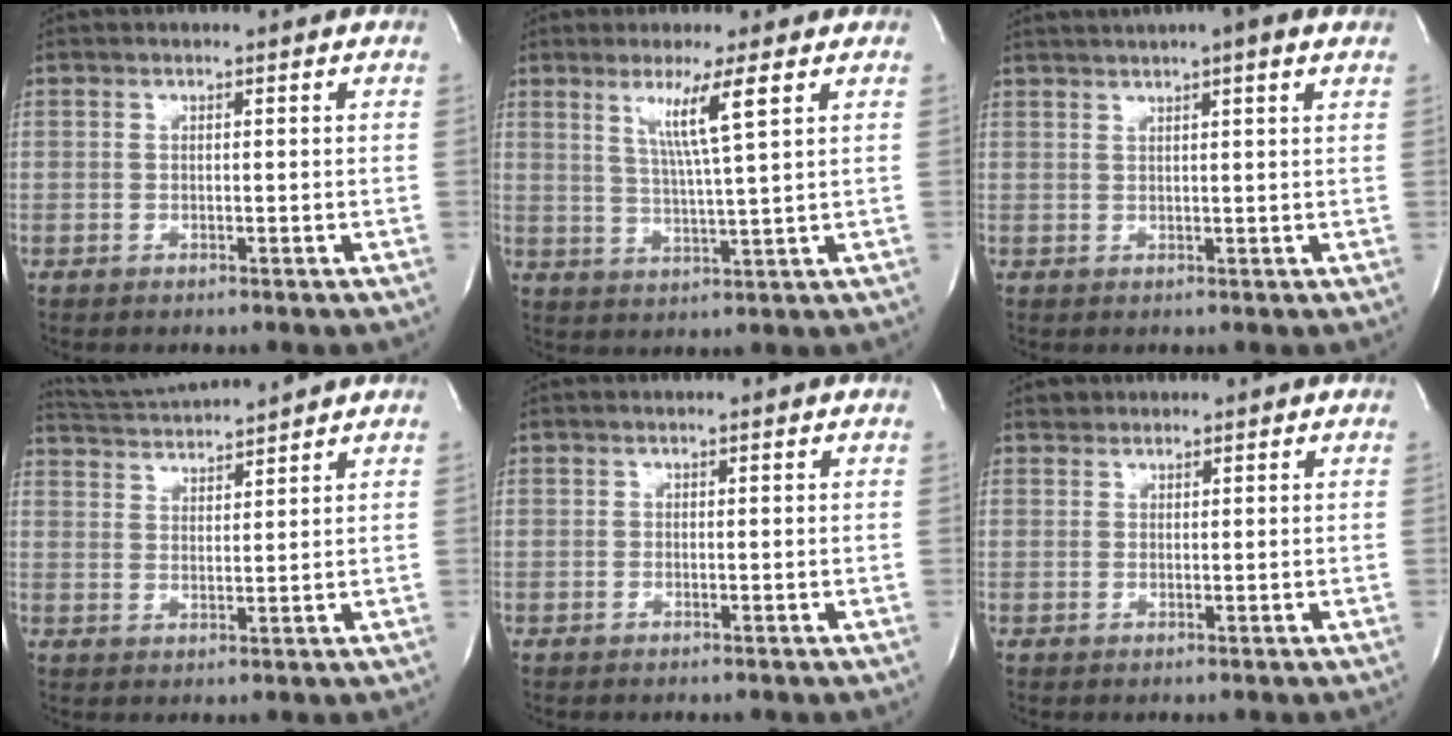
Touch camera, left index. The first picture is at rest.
{"total": 6.1, "force": [2.6, -1.2, 5.4], "torque": [-0.106, -0.017, 0.050]}
{"total": 7.8, "force": [5.6, 0.3, 5.4], "torque": [-0.090, 0.025, 0.070]}
{"total": 7.6, "force": [7.4, -1.1, 1.5], "torque": [-0.040, 0.015, 0.131]}
{"total": 0.0}
{"total": 0.9, "force": [0.5, 0.7, -0.4], "torque": [0.007, -0.001, 0.004]}